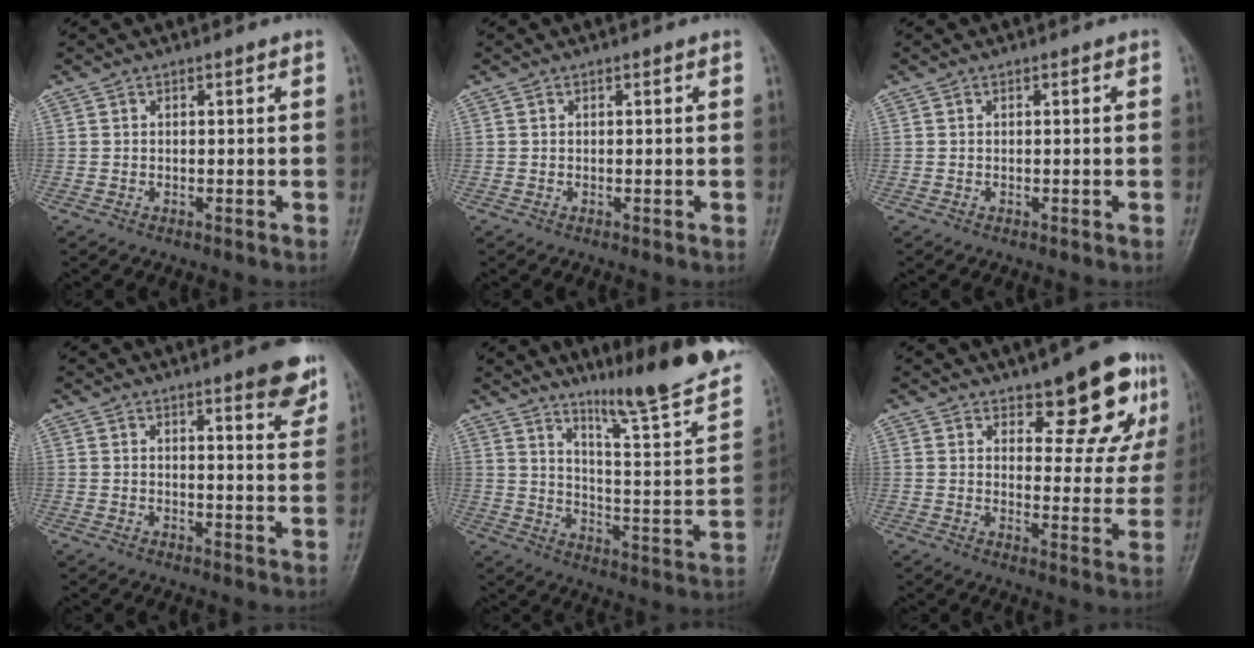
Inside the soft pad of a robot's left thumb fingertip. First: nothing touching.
{"total": 0.0}
{"total": 0.0}
{"total": 6.9, "force": [4.5, 1.4, 5.0], "torque": [-0.047, -0.025, 0.055]}
{"total": 20.5, "force": [16.0, 1.3, 12.8], "torque": [-0.165, -0.107, 0.237]}
{"total": 12.5, "force": [8.3, 4.7, 8.1], "torque": [-0.054, -0.052, 0.112]}